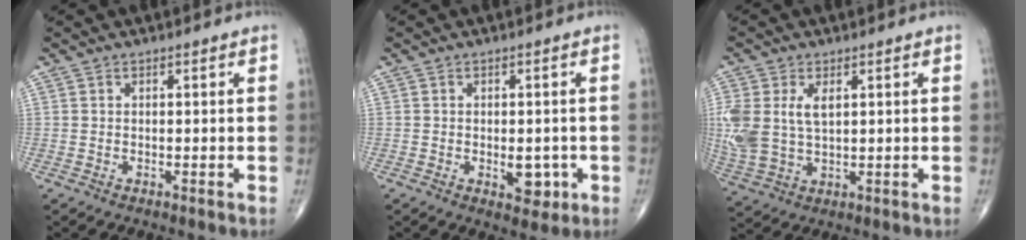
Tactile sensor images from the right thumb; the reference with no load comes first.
{"total": 4.7, "force": [-1.1, 2.7, 3.7], "torque": [-0.029, -0.002, -0.009]}
{"total": 11.0, "force": [2.2, 6.6, 8.6], "torque": [-0.202, 0.003, 0.054]}